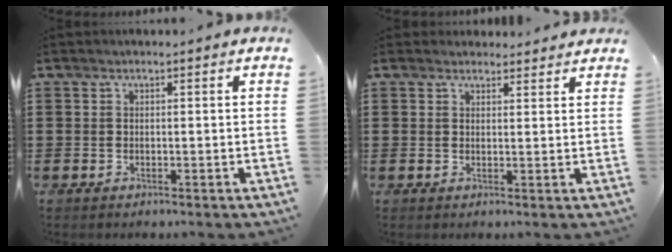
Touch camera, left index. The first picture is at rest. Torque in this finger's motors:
{"motor_torque": [2.14, 0.00, 0.36, 0.00]}